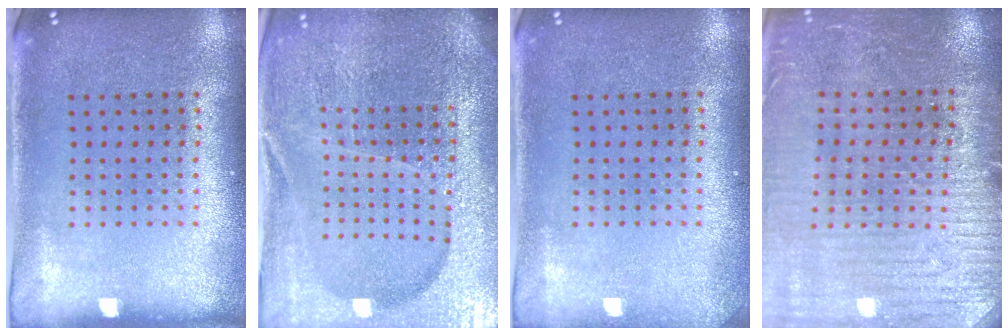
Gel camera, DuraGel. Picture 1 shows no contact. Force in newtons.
{"total": 5.8, "press": 5.1, "slide": 2.7}
{"total": 1.0, "press": 1.0, "slide": 0.1}
{"total": 3.1, "press": 3.1, "slide": 0.4}